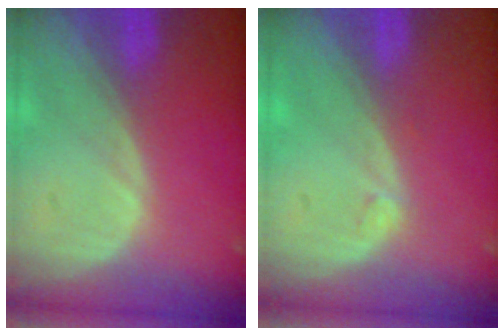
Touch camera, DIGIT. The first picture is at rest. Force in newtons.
{"total": 0.6, "press": 0.6, "slide": 0.2}